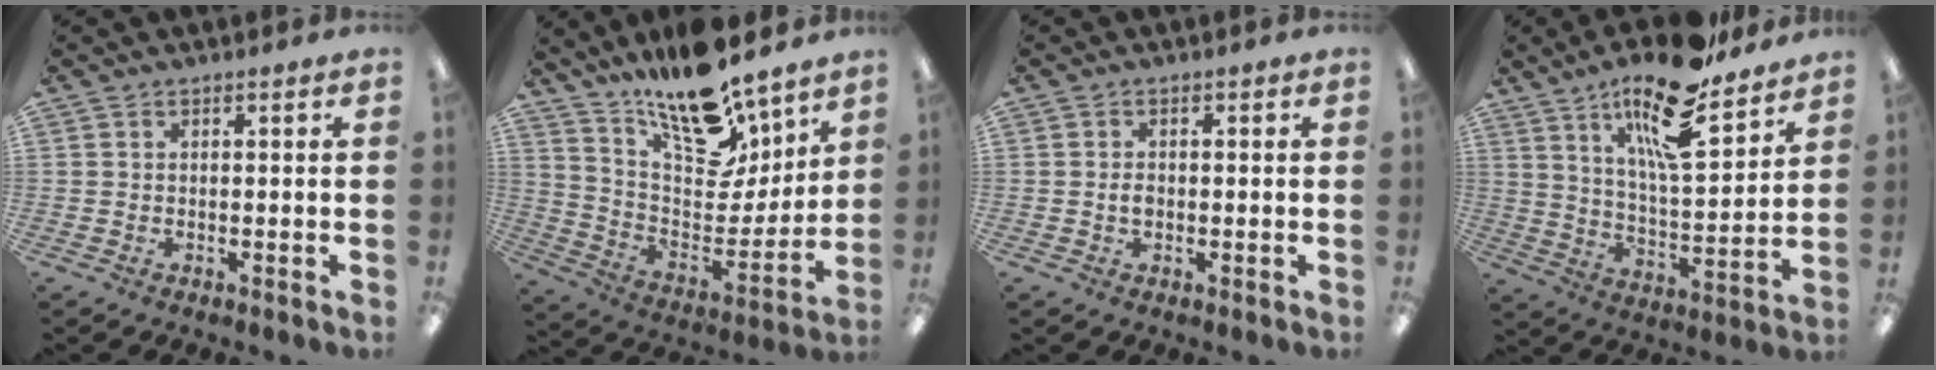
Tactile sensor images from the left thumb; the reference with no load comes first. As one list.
[{"total": 18.3, "force": [15.8, 5.3, 7.5], "torque": [-0.136, -0.128, 0.276]}, {"total": 1.8, "force": [-0.2, 1.3, 1.2], "torque": [-0.023, 0.003, -0.005]}, {"total": 18.5, "force": [13.0, 5.3, 12.1], "torque": [-0.207, -0.073, 0.214]}]